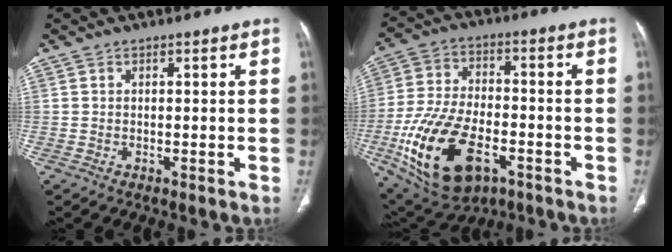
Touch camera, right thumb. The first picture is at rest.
{"total": 20.6, "force": [-7.6, 11.4, 15.4], "torque": [-0.293, 0.017, -0.117]}